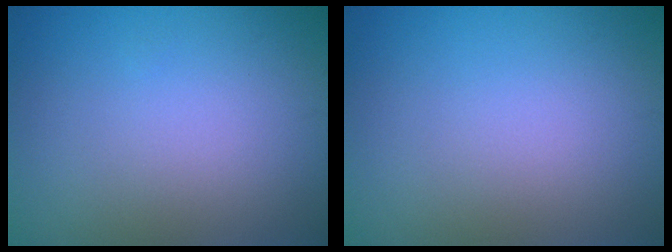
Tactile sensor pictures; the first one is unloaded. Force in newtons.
{"total": 0.0}